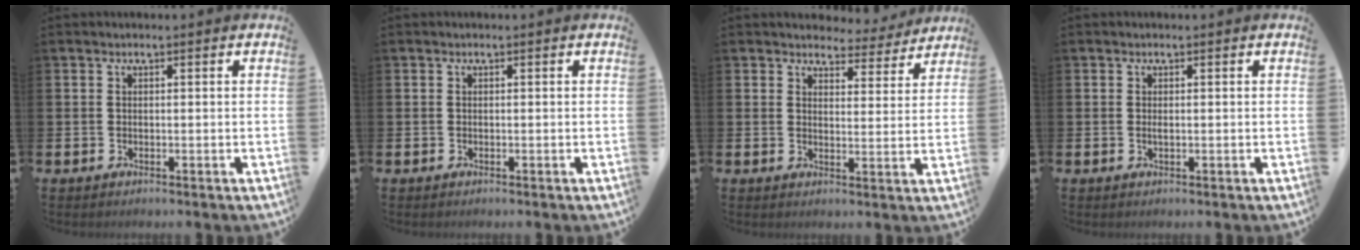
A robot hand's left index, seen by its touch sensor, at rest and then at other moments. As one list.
[{"total": 0.0}, {"total": 4.1, "force": [3.9, 1.4, 0.0], "torque": [0.002, -0.033, 0.063]}, {"total": 0.6, "force": [0.1, 0.1, 0.5], "torque": [-0.009, -0.001, 0.001]}]